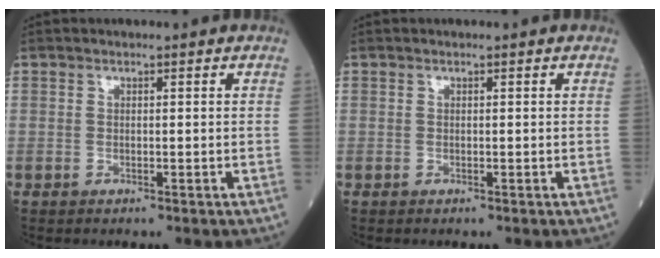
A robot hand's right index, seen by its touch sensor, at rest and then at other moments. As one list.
[{"total": 0.0}]